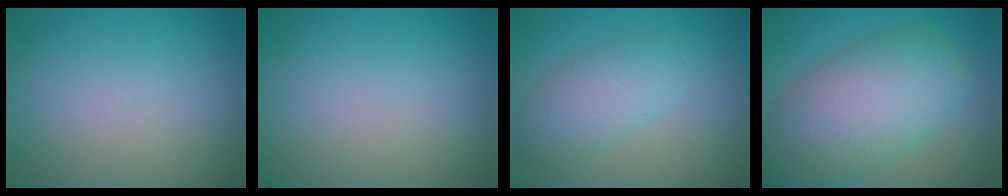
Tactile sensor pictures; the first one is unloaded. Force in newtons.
{"total": 0.0}
{"total": 3.9, "press": 3.9, "slide": 0.1}
{"total": 10.0, "press": 10.0, "slide": 0.5}